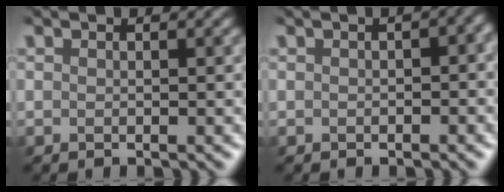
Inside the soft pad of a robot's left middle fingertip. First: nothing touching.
{"total": 2.9, "force": [-0.6, 1.8, 2.2], "torque": [-0.007, 0.009, -0.010]}